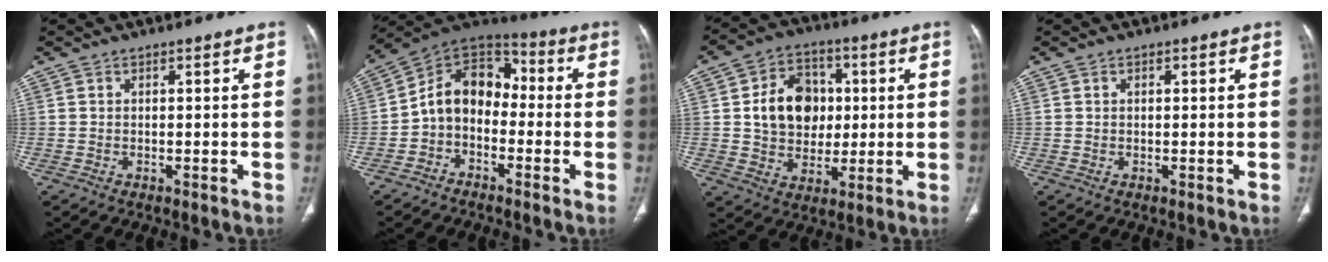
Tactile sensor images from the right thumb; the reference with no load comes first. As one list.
[{"total": 10.8, "force": [-1.8, 7.8, 7.3], "torque": [-0.096, 0.052, -0.049]}, {"total": 13.6, "force": [1.8, 10.8, 8.0], "torque": [-0.090, 0.006, 0.033]}, {"total": 0.8, "force": [0.3, 0.4, 0.6], "torque": [-0.014, 0.004, 0.007]}]